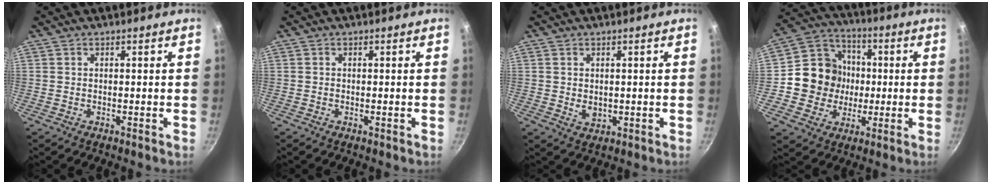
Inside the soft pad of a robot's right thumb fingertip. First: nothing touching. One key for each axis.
{"total": 0.0}
{"total": 2.6, "fx": 0.3, "fy": 2.1, "fz": 1.6, "tx": -0.024, "ty": -0.009, "tz": 0.008}
{"total": 13.6, "fx": -0.5, "fy": 12.9, "fz": 4.5, "tx": -0.043, "ty": 0.029, "tz": -0.018}